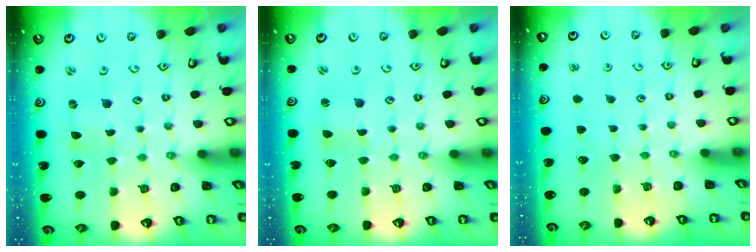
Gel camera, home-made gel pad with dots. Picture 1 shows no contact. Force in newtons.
{"total": 0.7, "press": 0.7, "slide": 0.2}
{"total": 0.0}